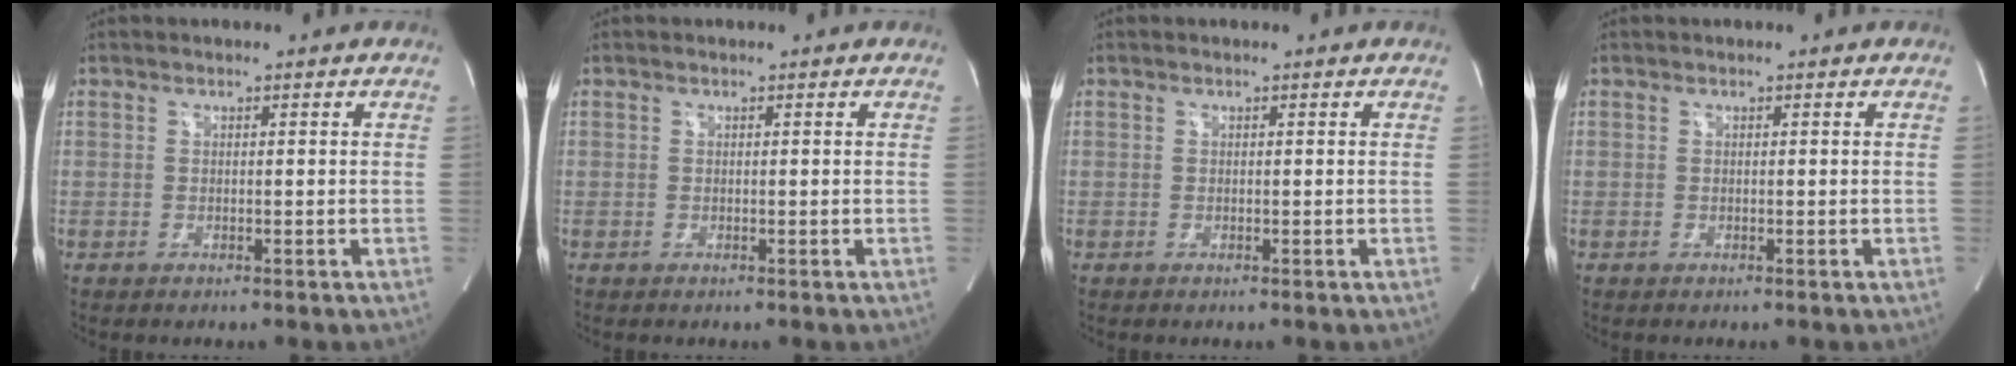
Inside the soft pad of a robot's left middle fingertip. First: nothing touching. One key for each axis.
{"total": 0.0}
{"total": 0.0}
{"total": 0.0}